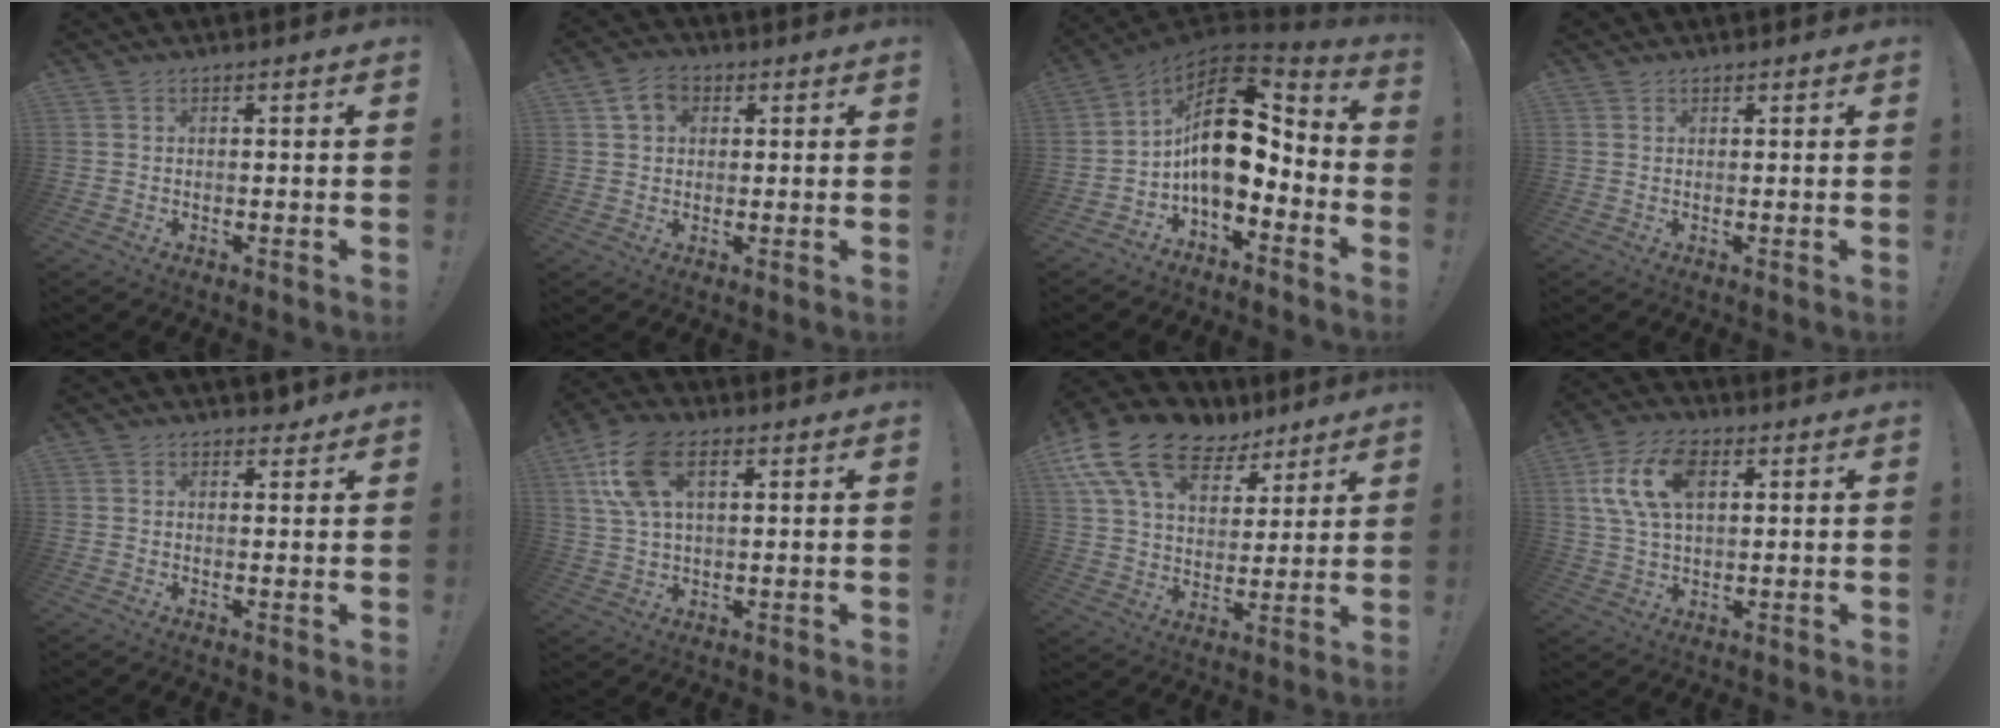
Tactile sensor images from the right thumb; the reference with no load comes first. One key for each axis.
{"total": 5.9, "fx": 2.5, "fy": 4.7, "fz": 2.8, "tx": -0.039, "ty": 0.001, "tz": 0.046}
{"total": 18.2, "fx": 2.4, "fy": 10.1, "fz": 15.0, "tx": -0.247, "ty": -0.007, "tz": 0.043}
{"total": 0.9, "fx": 0.7, "fy": 0.6, "fz": 0.1, "tx": 0.005, "ty": -0.003, "tz": 0.012}
{"total": 2.3, "fx": 1.8, "fy": 1.3, "fz": 0.6, "tx": 0.017, "ty": -0.016, "tz": 0.029}
{"total": 12.9, "fx": 5.0, "fy": 7.3, "fz": 9.3, "tx": -0.176, "ty": 0.003, "tz": 0.096}
{"total": 18.1, "fx": 10.8, "fy": 10.9, "fz": 9.6, "tx": -0.169, "ty": -0.057, "tz": 0.201}
{"total": 13.9, "fx": 4.0, "fy": 8.2, "fz": 10.5, "tx": -0.191, "ty": 0.001, "tz": 0.073}